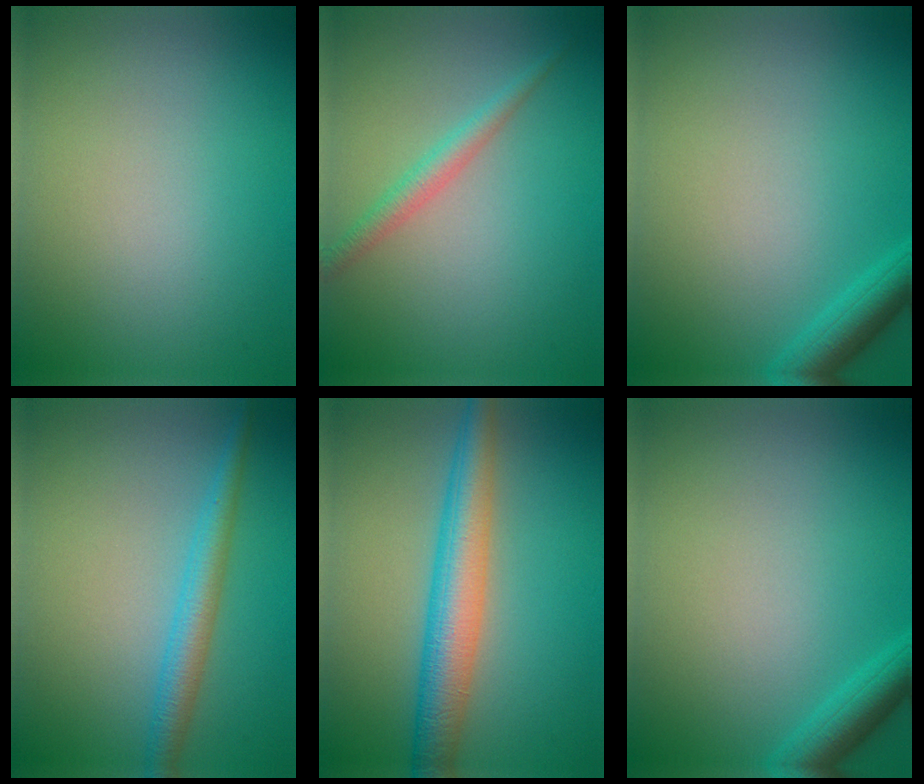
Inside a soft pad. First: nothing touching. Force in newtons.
{"total": 2.0, "press": 2.0, "slide": 0.0}
{"total": 2.9, "press": 2.9, "slide": 0.2}
{"total": 3.0, "press": 3.0, "slide": 0.1}
{"total": 5.5, "press": 5.5, "slide": 0.1}
{"total": 2.9, "press": 2.9, "slide": 0.2}